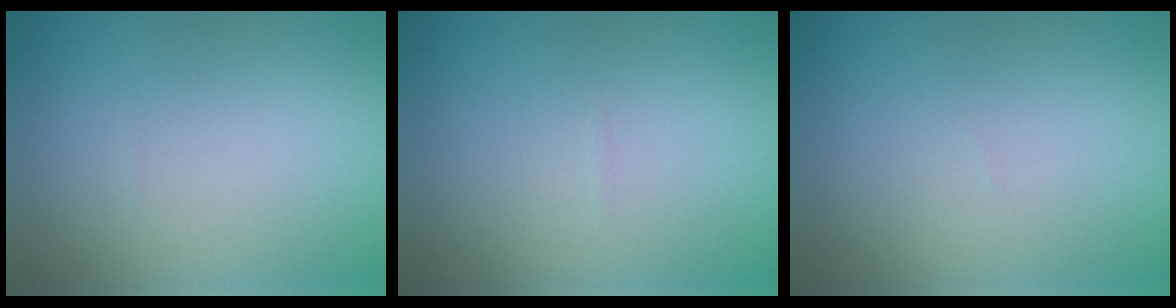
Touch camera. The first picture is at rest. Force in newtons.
{"total": 0.0}
{"total": 0.0}